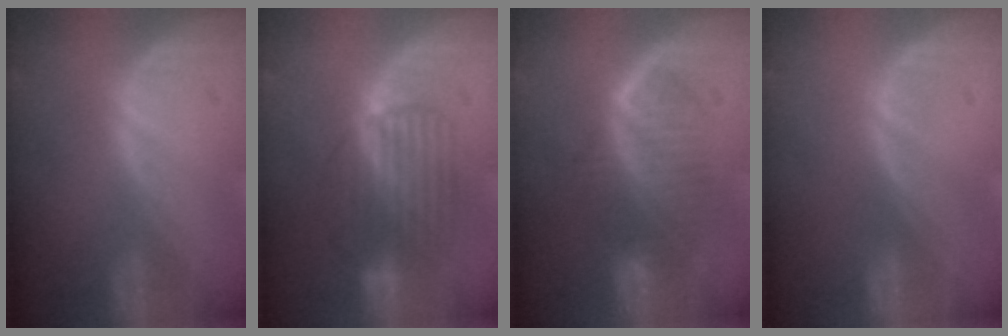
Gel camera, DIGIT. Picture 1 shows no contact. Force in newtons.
{"total": 7.5, "press": 7.2, "slide": 2.1}
{"total": 6.9, "press": 6.5, "slide": 2.3}
{"total": 0.0}